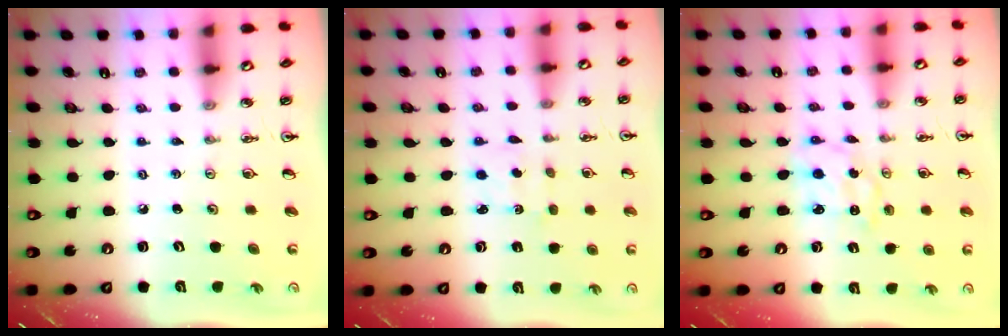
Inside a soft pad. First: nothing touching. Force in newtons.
{"total": 2.0, "press": 2.0, "slide": 0.4}
{"total": 2.3, "press": 2.3, "slide": 0.2}